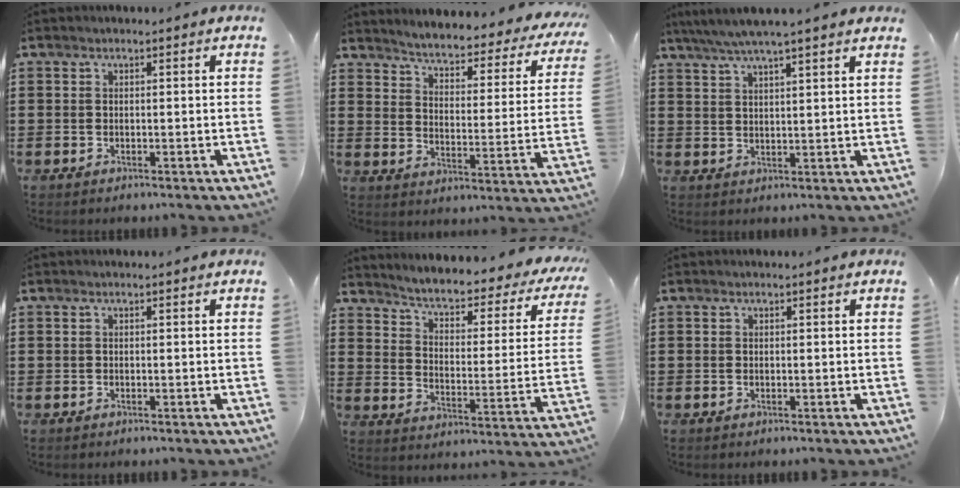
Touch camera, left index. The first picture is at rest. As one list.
[{"total": 3.1, "force": [3.0, -0.2, 0.7], "torque": [-0.035, -0.034, 0.039]}, {"total": 4.5, "force": [3.9, -0.2, 2.3], "torque": [-0.056, -0.012, 0.068]}, {"total": 0.0}, {"total": 3.7, "force": [2.7, 0.6, 2.5], "torque": [-0.063, -0.029, 0.034]}, {"total": 0.0}]